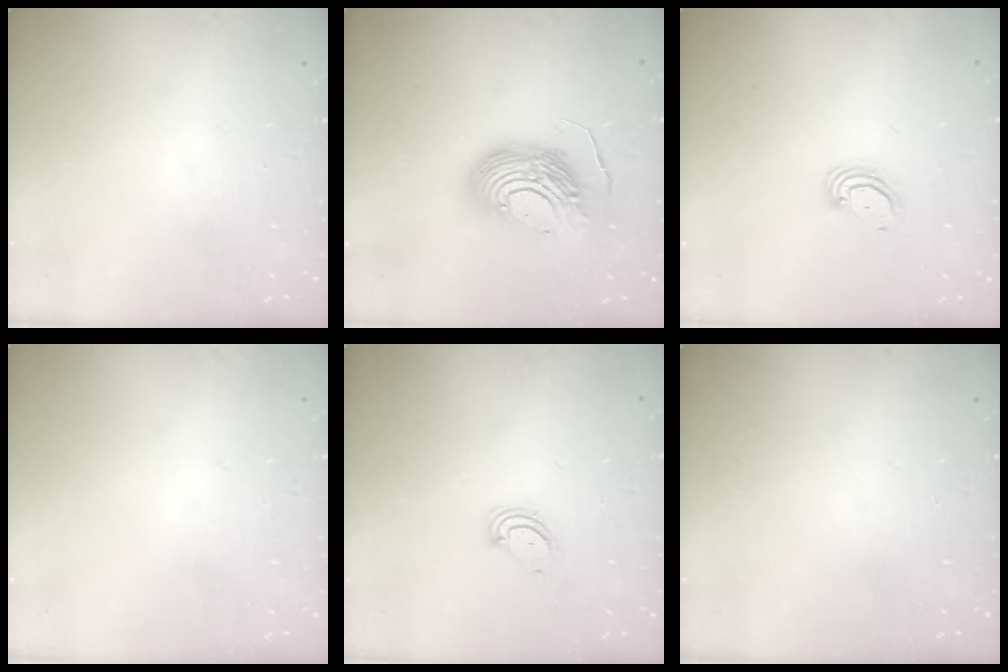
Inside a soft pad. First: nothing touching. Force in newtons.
{"total": 17.7, "press": 17.6, "slide": 1.6}
{"total": 3.0, "press": 2.9, "slide": 0.3}
{"total": 0.0}
{"total": 3.2, "press": 3.2, "slide": 0.2}
{"total": 0.0}